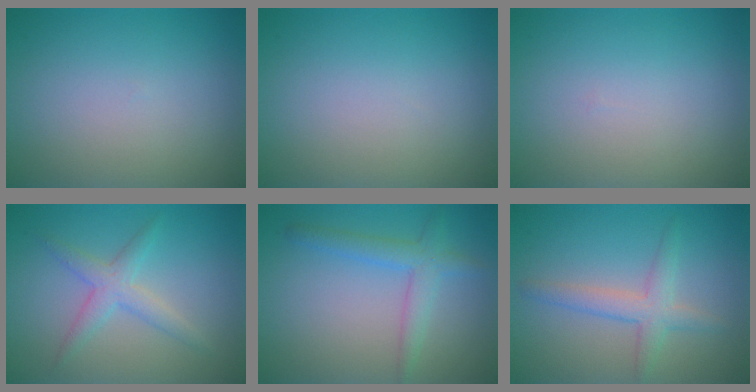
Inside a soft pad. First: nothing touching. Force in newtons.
{"total": 0.0}
{"total": 0.0}
{"total": 2.5, "press": 2.5, "slide": 0.1}
{"total": 2.8, "press": 2.8, "slide": 0.2}
{"total": 2.8, "press": 2.8, "slide": 0.1}